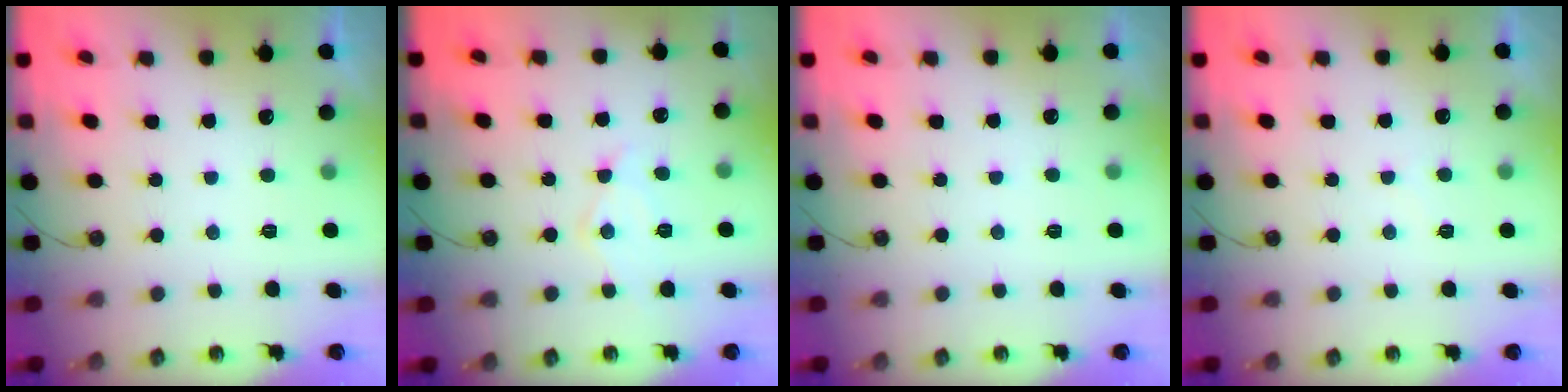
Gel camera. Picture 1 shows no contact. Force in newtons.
{"total": 9.7, "press": 9.7, "slide": 0.7}
{"total": 2.0, "press": 2.0, "slide": 0.4}
{"total": 3.6, "press": 3.6, "slide": 0.5}